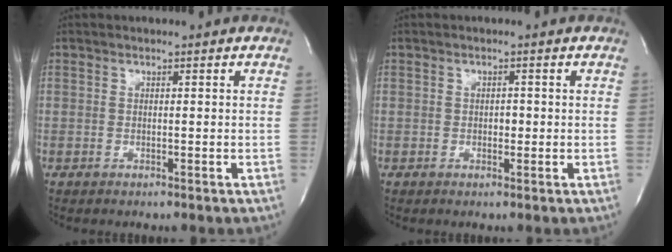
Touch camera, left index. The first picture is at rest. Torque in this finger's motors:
{"motor_torque": [0.04, 0.01, 0.01, -0.01]}